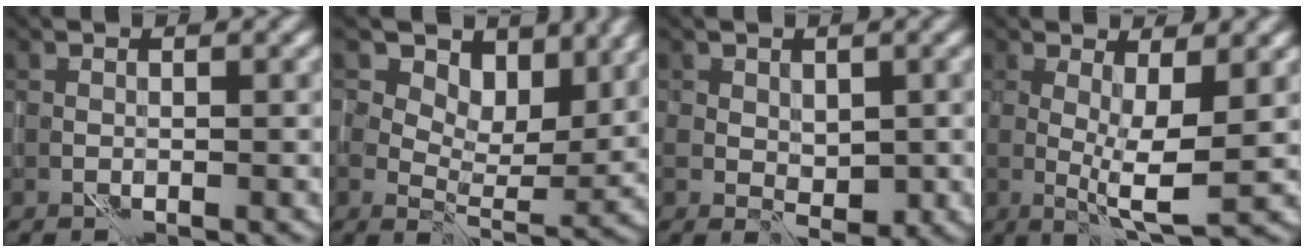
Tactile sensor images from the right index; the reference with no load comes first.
{"total": 7.9, "force": [4.8, 4.3, 4.5], "torque": [-0.065, 0.000, 0.062]}
{"total": 3.5, "force": [0.4, 2.6, 2.2], "torque": [-0.038, -0.009, 0.011]}
{"total": 4.7, "force": [0.3, 0.9, 4.6], "torque": [-0.078, -0.010, 0.006]}